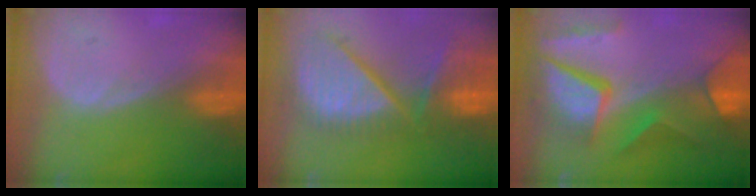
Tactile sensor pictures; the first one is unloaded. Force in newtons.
{"total": 12.7, "press": 10.8, "slide": 6.7}
{"total": 11.3, "press": 9.4, "slide": 6.4}